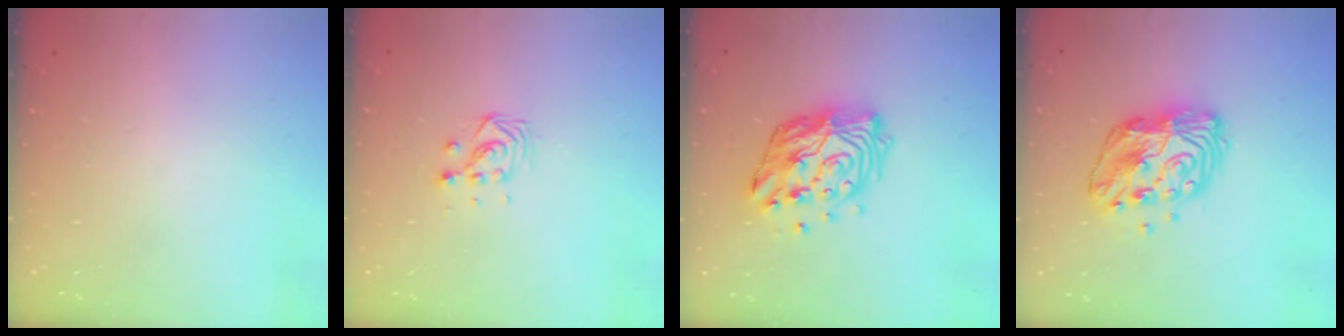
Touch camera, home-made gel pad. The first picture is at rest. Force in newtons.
{"total": 3.7, "press": 3.7, "slide": 0.3}
{"total": 15.0, "press": 14.9, "slide": 1.6}
{"total": 12.3, "press": 12.3, "slide": 1.0}